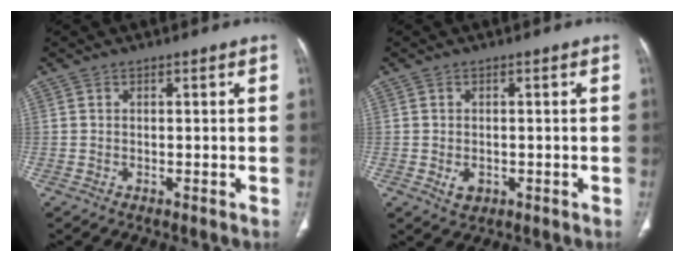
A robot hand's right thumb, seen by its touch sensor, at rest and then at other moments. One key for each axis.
{"total": 2.8, "fx": -0.7, "fy": 2.0, "fz": 1.7, "tx": -0.021, "ty": 0.001, "tz": -0.002}